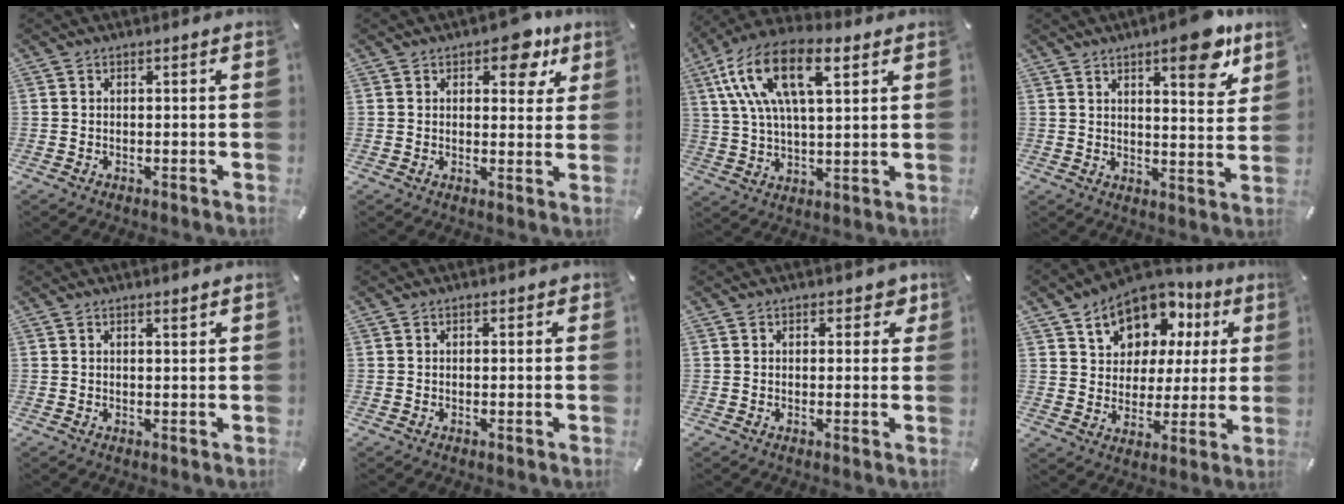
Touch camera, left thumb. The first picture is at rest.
{"total": 9.1, "force": [5.4, 4.8, 5.5], "torque": [-0.040, -0.030, 0.083]}
{"total": 17.0, "force": [7.8, 8.0, 12.9], "torque": [-0.284, -0.011, 0.132]}
{"total": 11.6, "force": [7.7, 3.3, 8.0], "torque": [-0.099, -0.045, 0.123]}
{"total": 1.1, "force": [0.9, 0.2, 0.6], "torque": [-0.011, -0.002, 0.017]}
{"total": 1.0, "force": [0.4, 0.8, 0.4], "torque": [0.000, 0.002, 0.004]}
{"total": 3.8, "force": [1.9, 2.6, 2.1], "torque": [-0.006, -0.004, 0.025]}
{"total": 11.8, "force": [6.5, 9.1, 3.7], "torque": [-0.063, -0.045, 0.119]}